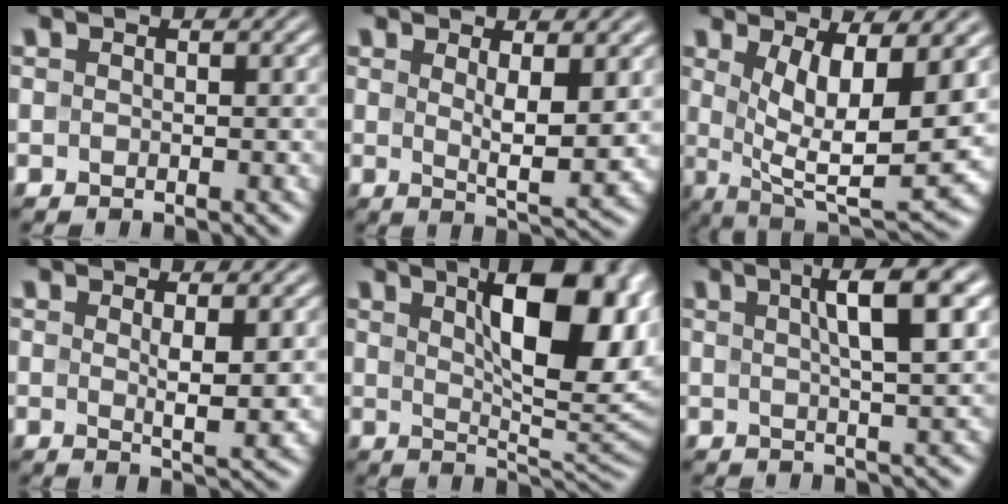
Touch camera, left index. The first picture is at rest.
{"total": 4.4, "force": [1.3, 1.0, 4.1], "torque": [-0.068, -0.013, 0.026]}
{"total": 9.6, "force": [1.7, 3.1, 8.9], "torque": [-0.158, -0.018, 0.035]}
{"total": 3.0, "force": [0.9, 0.5, 2.9], "torque": [-0.048, -0.009, 0.017]}
{"total": 12.5, "force": [4.2, 4.5, 10.9], "torque": [-0.135, 0.005, 0.062]}
{"total": 6.4, "force": [2.3, 1.3, 5.8], "torque": [-0.073, 0.012, 0.031]}